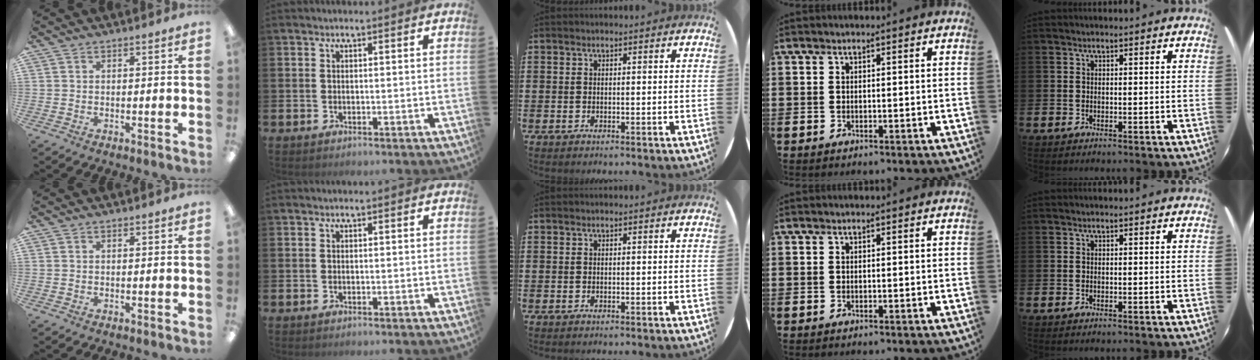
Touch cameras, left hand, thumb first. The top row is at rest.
{}